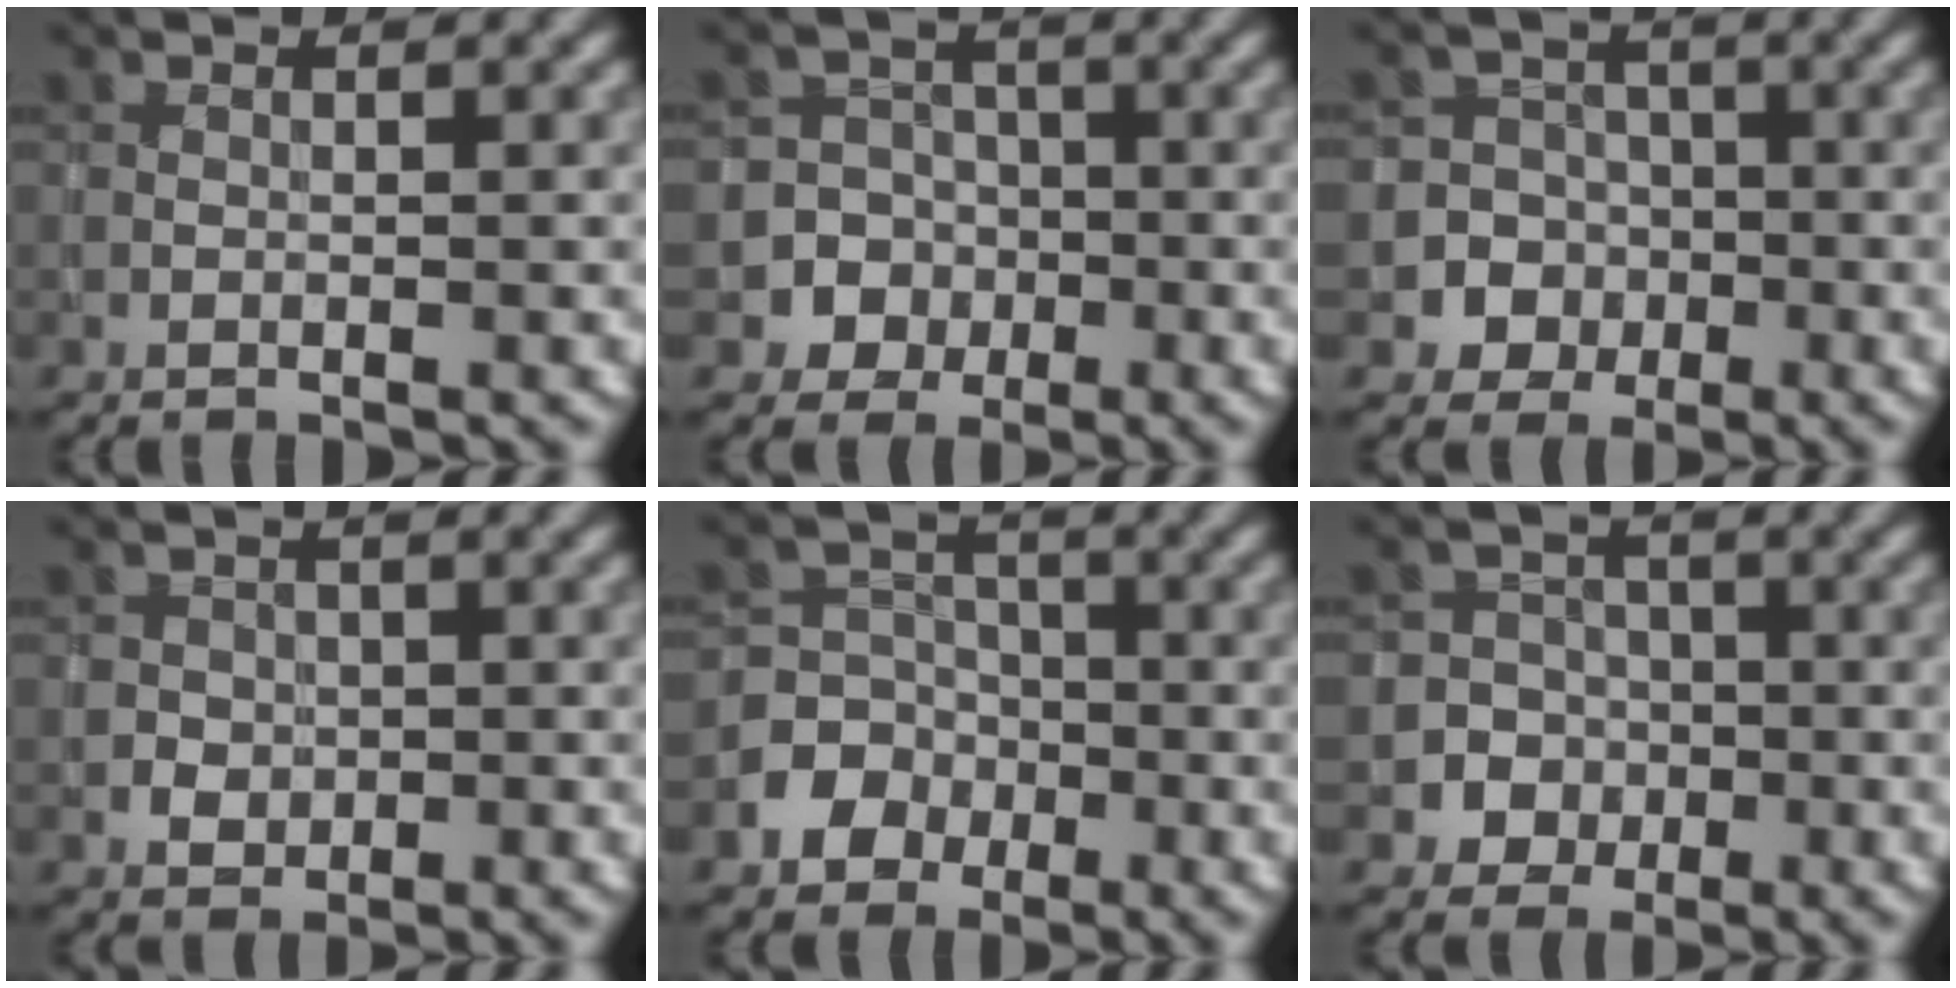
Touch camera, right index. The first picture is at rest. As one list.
[{"total": 7.0, "force": [-2.8, 6.5, 0.1], "torque": [0.021, -0.001, -0.066]}, {"total": 7.3, "force": [-2.7, 6.8, 0.3], "torque": [0.012, -0.001, -0.065]}, {"total": 1.9, "force": [-0.4, 1.8, 0.5], "torque": [0.010, 0.002, -0.015]}, {"total": 4.4, "force": [-1.9, 3.9, 0.9], "torque": [0.015, 0.004, -0.059]}, {"total": 6.4, "force": [-2.4, 5.9, 0.1], "torque": [0.020, 0.002, -0.059]}]